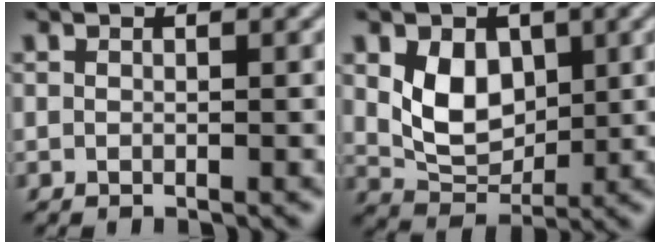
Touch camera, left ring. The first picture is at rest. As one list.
[{"total": 4.9, "force": [1.1, 3.5, 3.2], "torque": [-0.062, -0.009, 0.021]}]